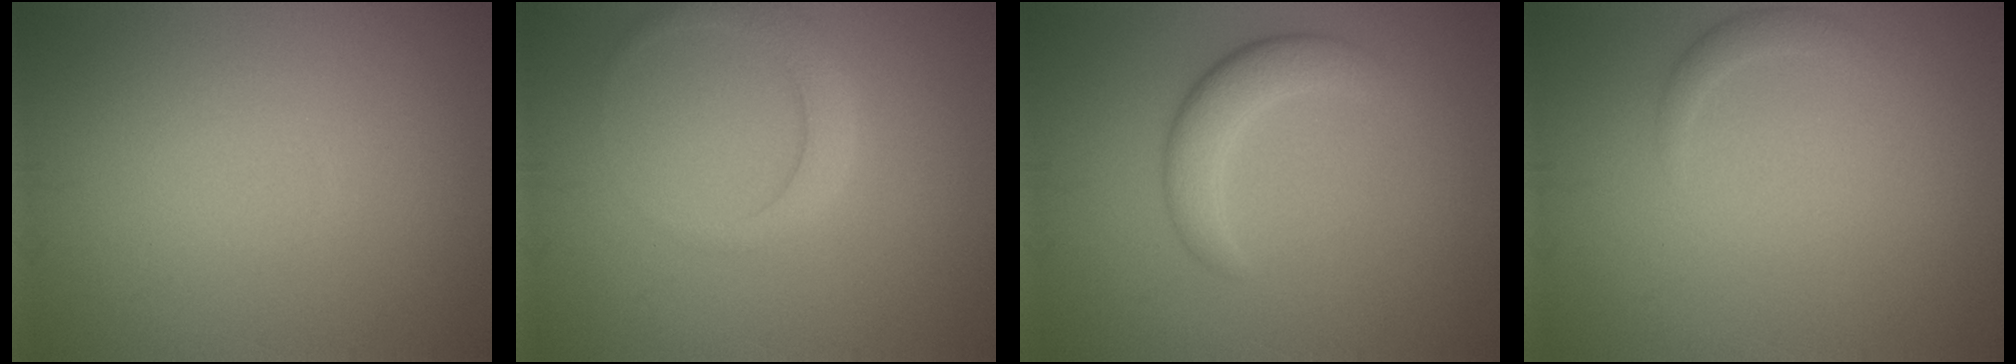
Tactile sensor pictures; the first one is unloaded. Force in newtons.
{"total": 2.5, "press": 2.5, "slide": 0.1}
{"total": 3.5, "press": 3.5, "slide": 0.3}
{"total": 1.2, "press": 1.2, "slide": 0.0}